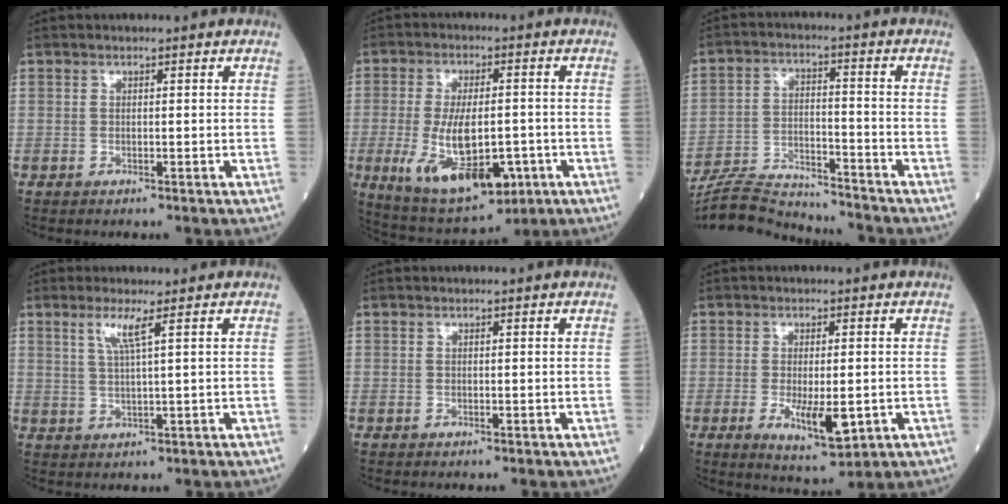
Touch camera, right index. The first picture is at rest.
{"total": 14.7, "force": [-4.2, 5.8, 12.8], "torque": [-0.230, -0.014, -0.053]}
{"total": 11.6, "force": [-11.5, 0.9, 1.3], "torque": [-0.026, 0.014, -0.201]}
{"total": 3.3, "force": [1.6, -0.6, 2.8], "torque": [-0.062, -0.003, 0.035]}
{"total": 0.0}
{"total": 7.1, "force": [-1.7, 2.1, 6.5], "torque": [-0.106, -0.015, -0.021]}